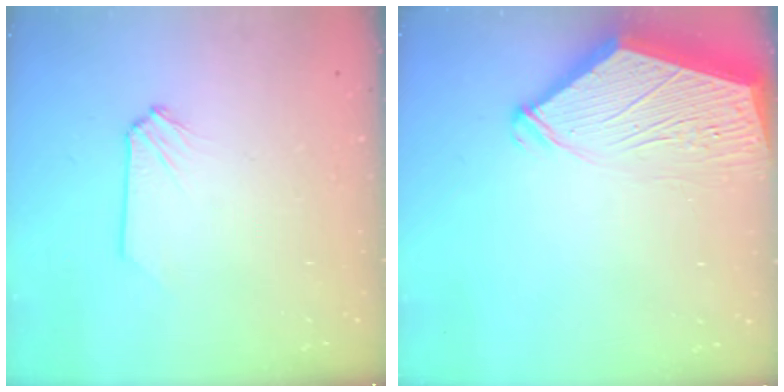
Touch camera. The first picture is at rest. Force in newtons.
{"total": 7.6, "press": 7.6, "slide": 0.8}